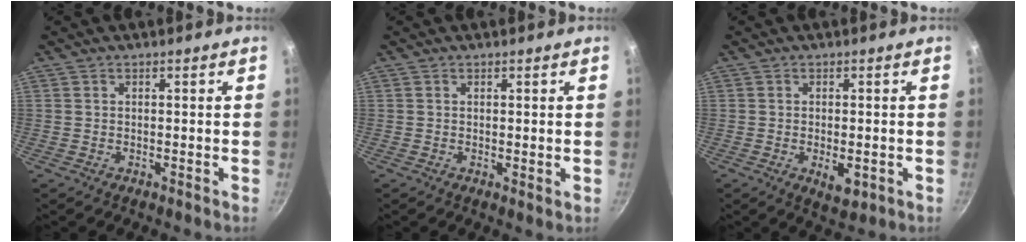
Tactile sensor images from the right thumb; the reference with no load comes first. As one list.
[{"total": 0.9, "force": [0.3, 0.3, 0.7], "torque": [-0.012, -0.004, 0.003]}, {"total": 4.6, "force": [-1.1, 2.3, 3.9], "torque": [-0.052, -0.006, -0.011]}]